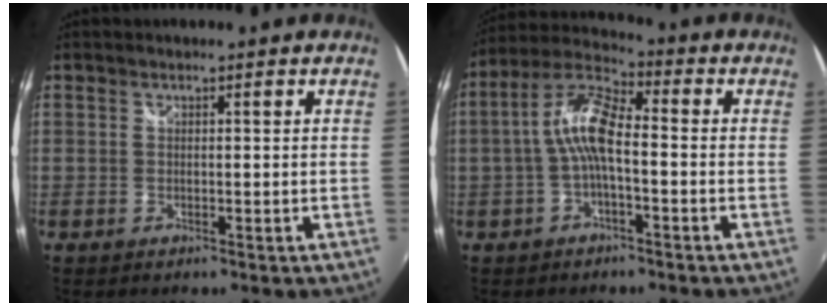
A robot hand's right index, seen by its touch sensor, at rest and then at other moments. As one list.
[{"total": 8.7, "force": [-1.3, 2.7, 8.1], "torque": [-0.180, 0.020, -0.027]}]